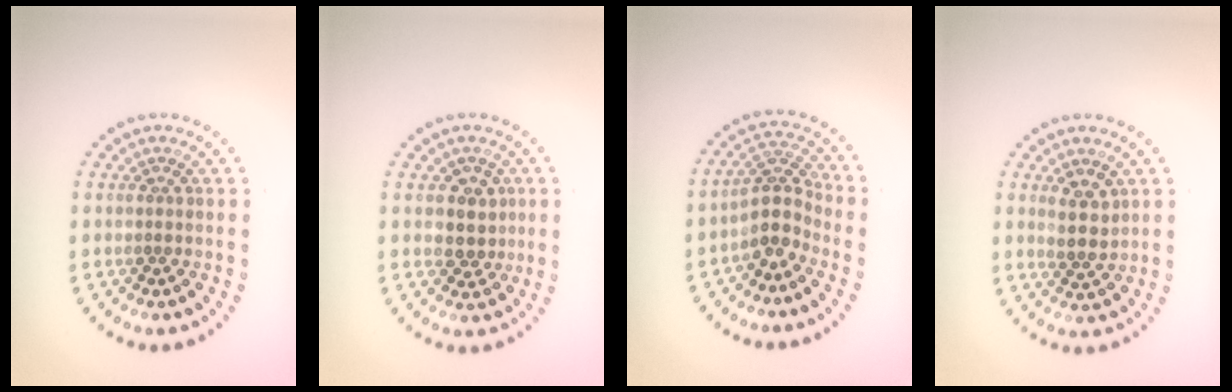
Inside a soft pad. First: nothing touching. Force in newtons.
{"total": 2.4, "press": 2.2, "slide": 1.1}
{"total": 3.3, "press": 2.6, "slide": 2.0}
{"total": 2.3, "press": 2.1, "slide": 0.9}